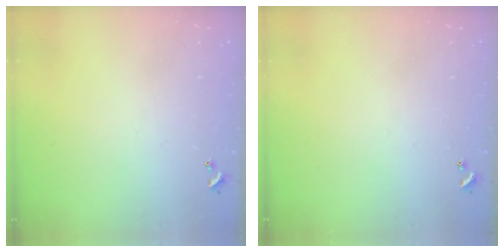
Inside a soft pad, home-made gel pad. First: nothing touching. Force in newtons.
{"total": 0.0}